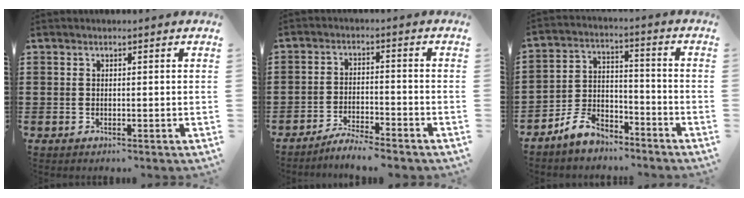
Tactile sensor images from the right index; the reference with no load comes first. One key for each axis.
{"total": 3.8, "fx": -3.7, "fy": -0.2, "fz": 0.6, "tx": -0.015, "ty": 0.003, "tz": -0.076}
{"total": 6.4, "fx": -5.7, "fy": 2.4, "fz": 1.6, "tx": -0.049, "ty": 0.015, "tz": -0.117}